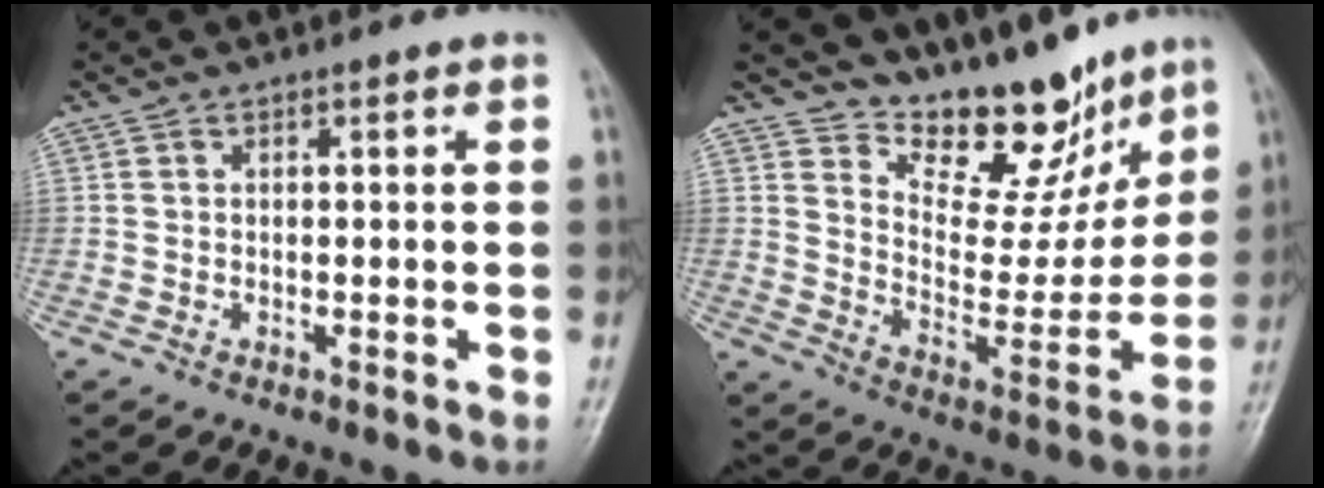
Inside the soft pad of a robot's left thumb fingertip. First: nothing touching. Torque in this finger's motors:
{"motor_torque": [1.29, 1.01, 0.24, -0.10, 0.01]}